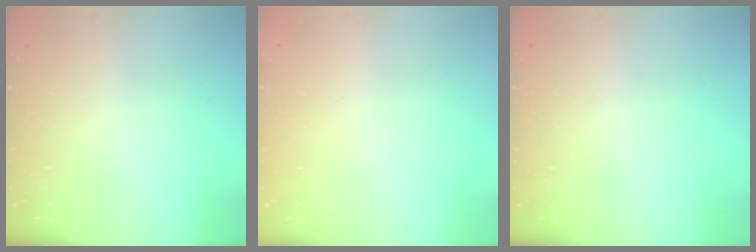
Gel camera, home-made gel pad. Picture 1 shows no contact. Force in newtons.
{"total": 0.0}
{"total": 0.0}